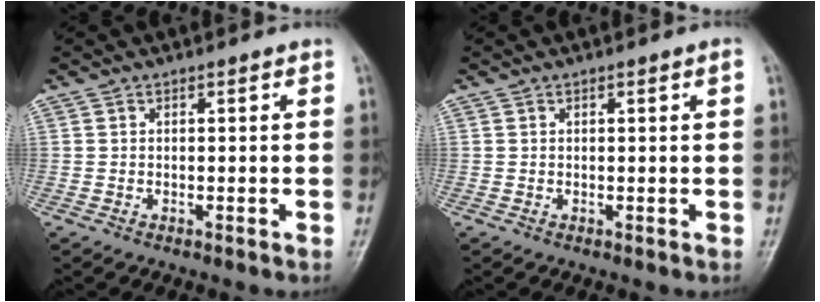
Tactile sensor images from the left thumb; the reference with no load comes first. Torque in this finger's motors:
{"motor_torque": [-0.25, -0.07, -0.28, -0.14, 0.03]}